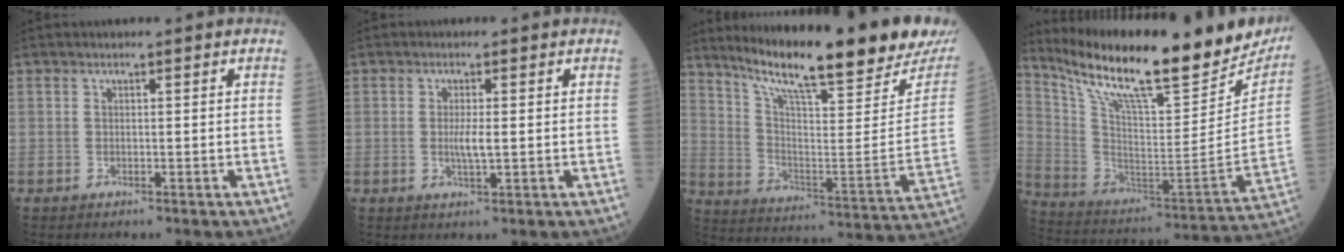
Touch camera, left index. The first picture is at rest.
{"total": 2.5, "force": [0.0, 0.3, 2.5], "torque": [-0.053, -0.004, 0.001]}
{"total": 24.7, "force": [20.6, 1.5, 13.6], "torque": [-0.224, -0.066, 0.294]}
{"total": 28.4, "force": [23.3, 5.6, 15.3], "torque": [-0.266, -0.044, 0.345]}